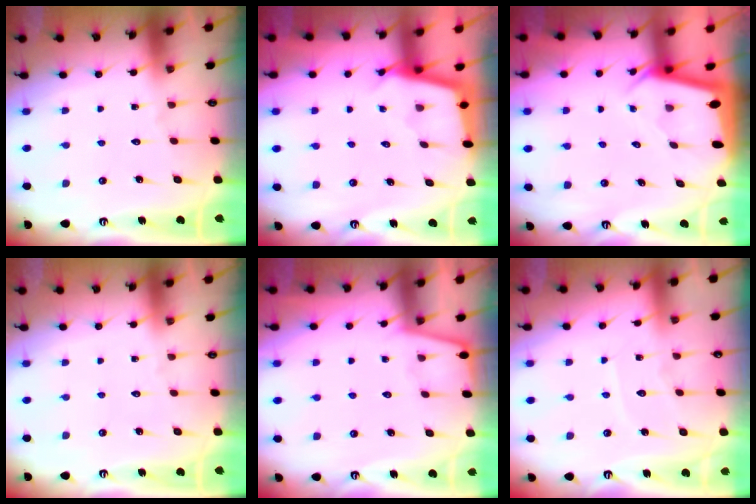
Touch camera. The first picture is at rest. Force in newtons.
{"total": 2.5, "press": 2.5, "slide": 0.2}
{"total": 2.0, "press": 2.0, "slide": 0.1}
{"total": 0.0}
{"total": 1.7, "press": 1.6, "slide": 0.3}
{"total": 5.5, "press": 5.5, "slide": 0.6}